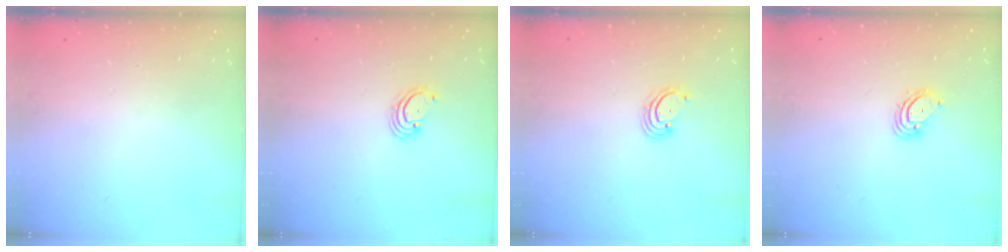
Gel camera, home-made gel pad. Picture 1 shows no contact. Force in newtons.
{"total": 2.7, "press": 2.6, "slide": 0.6}
{"total": 2.7, "press": 2.6, "slide": 0.6}
{"total": 4.3, "press": 4.3, "slide": 0.4}